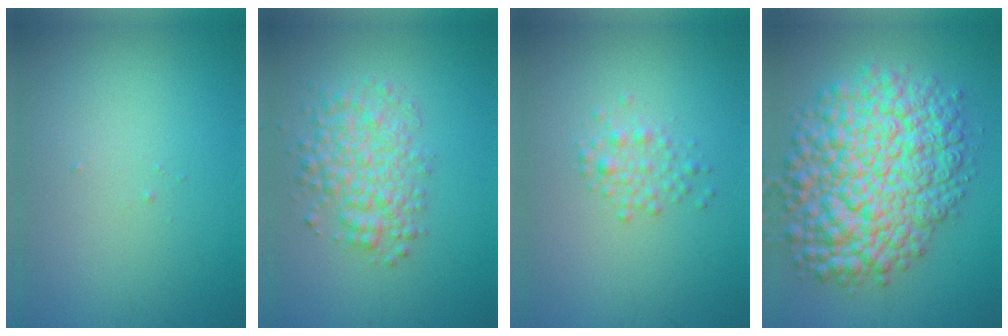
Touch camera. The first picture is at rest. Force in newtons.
{"total": 4.3, "press": 4.3, "slide": 0.1}
{"total": 1.7, "press": 1.7, "slide": 0.0}
{"total": 12.3, "press": 12.3, "slide": 0.3}